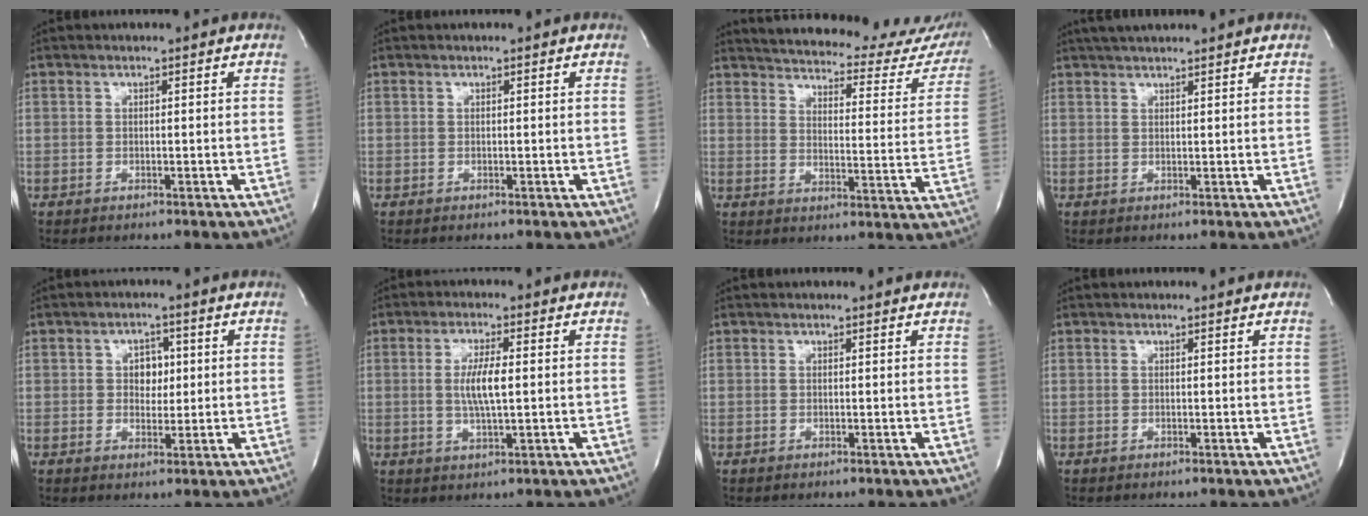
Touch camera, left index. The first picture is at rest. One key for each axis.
{"total": 0.0}
{"total": 27.3, "fx": 25.4, "fy": 5.9, "fz": 8.2, "tx": -0.124, "ty": -0.084, "tz": 0.287}
{"total": 5.9, "fx": 5.3, "fy": 0.4, "fz": 2.7, "tx": -0.044, "ty": 0.033, "tz": 0.082}
{"total": 3.5, "fx": 0.7, "fy": 2.6, "fz": 2.4, "tx": -0.030, "ty": 0.005, "tz": 0.011}
{"total": 5.3, "fx": 0.3, "fy": 0.8, "fz": 5.2, "tx": -0.106, "ty": -0.003, "tz": 0.004}
{"total": 1.7, "fx": 1.7, "fy": 0.3, "fz": 0.2, "tx": -0.012, "ty": 0.003, "tz": 0.013}
{"total": 1.3, "fx": 1.3, "fy": 0.2, "fz": 0.2, "tx": -0.013, "ty": 0.006, "tz": 0.011}